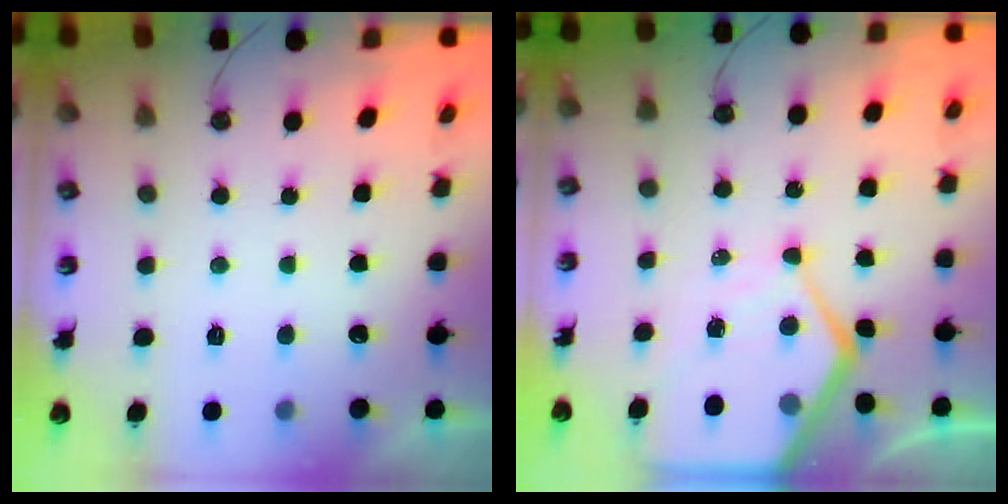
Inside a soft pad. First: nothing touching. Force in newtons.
{"total": 11.5, "press": 11.5, "slide": 1.1}